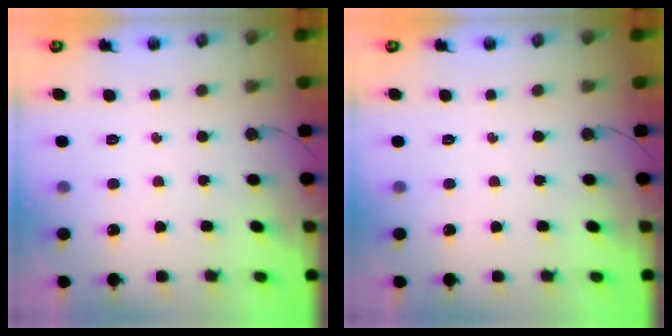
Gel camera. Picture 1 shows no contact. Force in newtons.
{"total": 0.0}